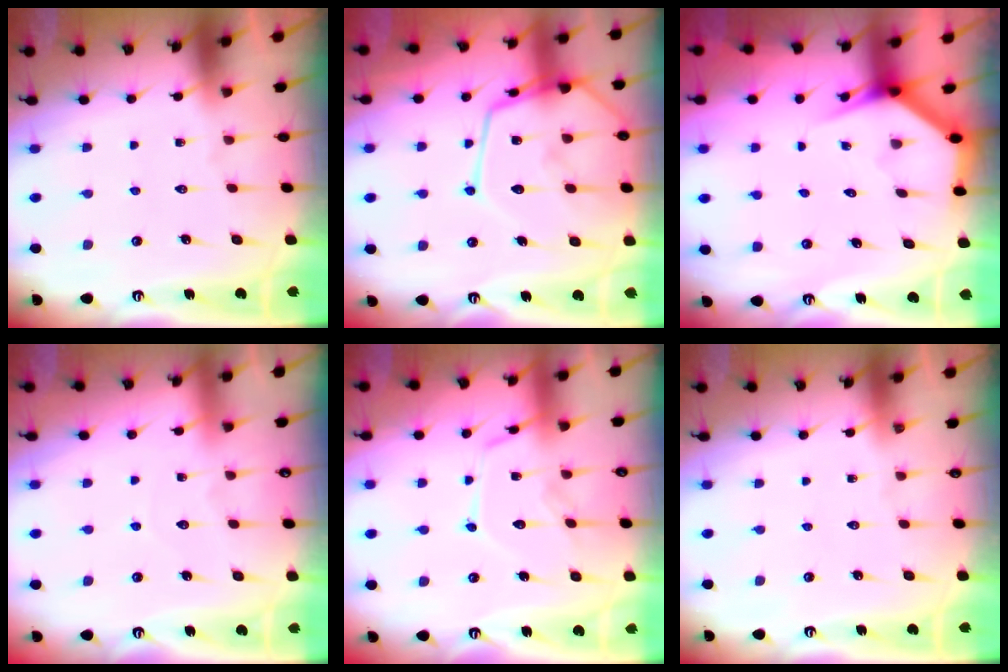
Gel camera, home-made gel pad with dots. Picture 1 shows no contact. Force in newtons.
{"total": 18.2, "press": 18.2, "slide": 1.6}
{"total": 3.3, "press": 3.3, "slide": 0.2}
{"total": 3.0, "press": 3.0, "slide": 0.3}
{"total": 12.9, "press": 12.8, "slide": 0.9}
{"total": 0.0}